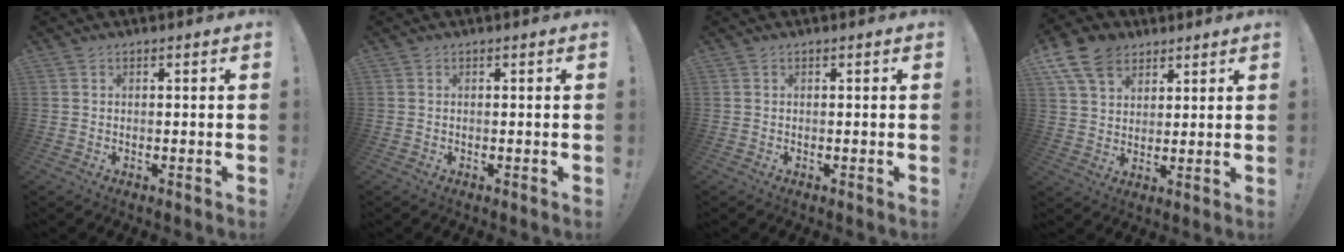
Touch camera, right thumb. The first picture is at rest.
{"total": 0.0}
{"total": 0.0}
{"total": 12.1, "force": [7.2, 8.2, 5.4], "torque": [-0.098, -0.031, 0.143]}